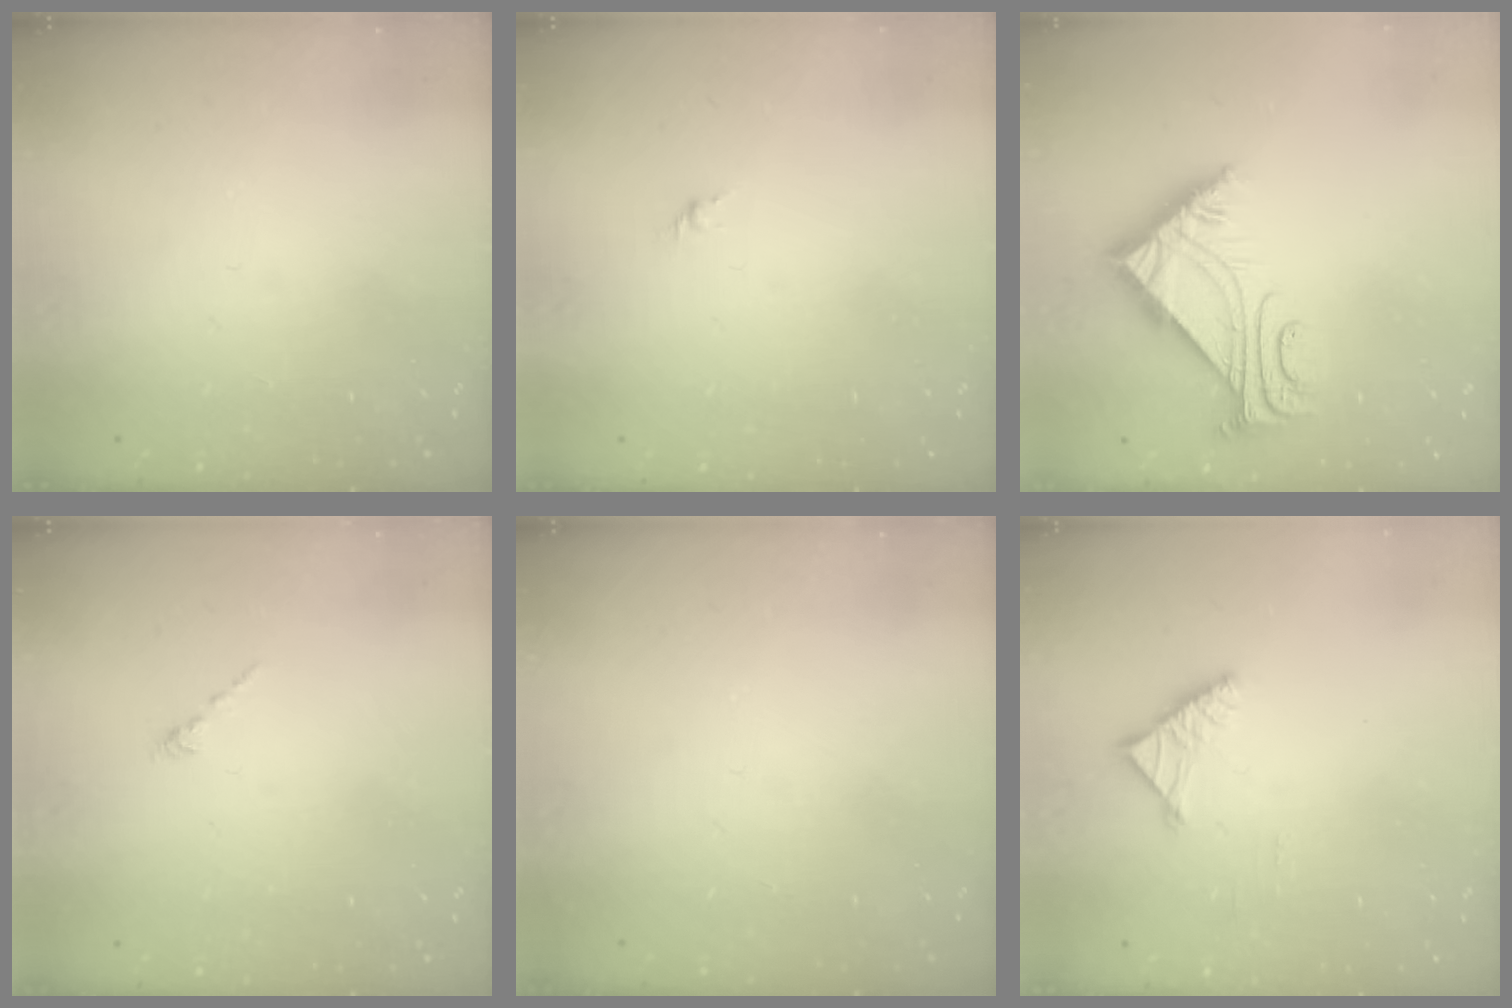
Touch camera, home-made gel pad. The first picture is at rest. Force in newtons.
{"total": 1.6, "press": 1.5, "slide": 0.6}
{"total": 6.6, "press": 6.6, "slide": 0.9}
{"total": 0.0}
{"total": 0.0}
{"total": 3.4, "press": 3.3, "slide": 0.8}